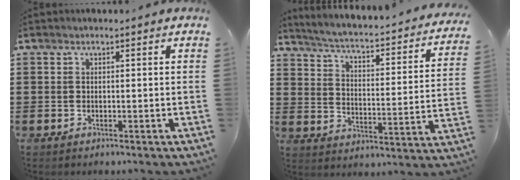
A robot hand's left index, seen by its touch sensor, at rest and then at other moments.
{"total": 2.2, "force": [1.8, -0.3, 1.3], "torque": [-0.041, -0.032, 0.016]}